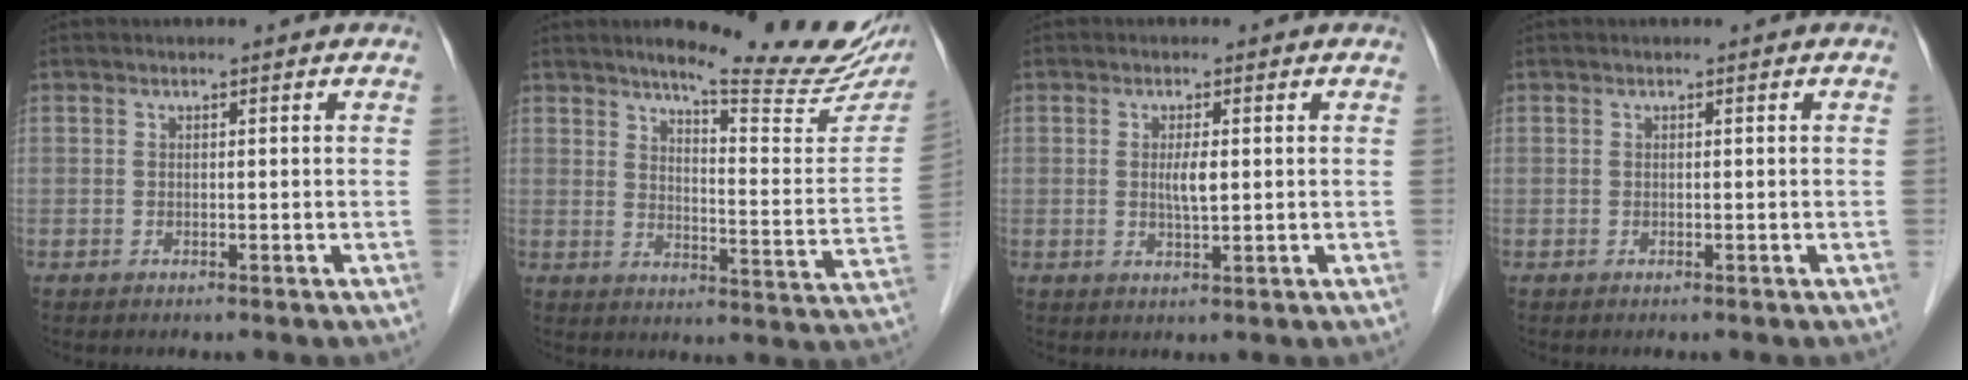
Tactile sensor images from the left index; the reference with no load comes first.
{"total": 18.6, "force": [15.1, 2.0, 10.6], "torque": [-0.133, -0.050, 0.185]}
{"total": 2.6, "force": [0.1, 0.4, 2.5], "torque": [-0.049, -0.005, 0.003]}
{"total": 0.0}